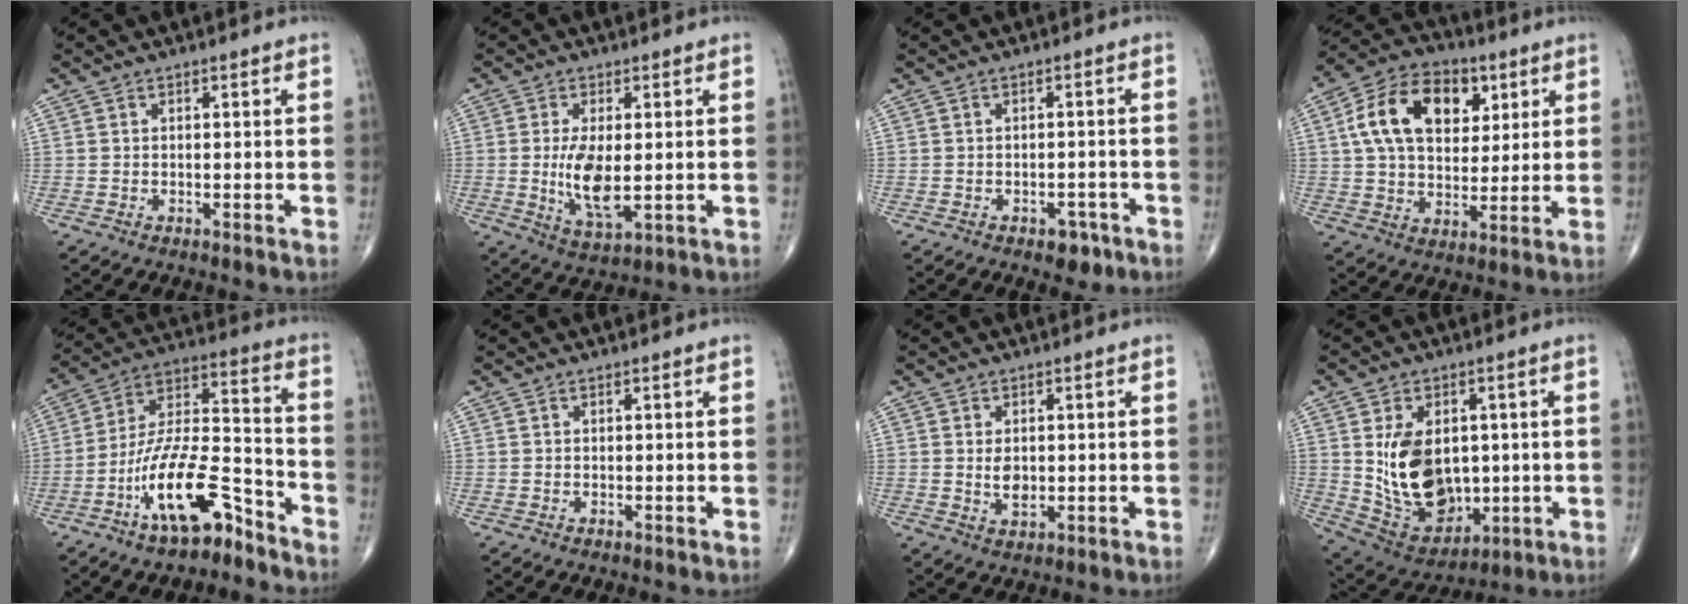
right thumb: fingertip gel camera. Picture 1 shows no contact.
{"total": 8.6, "force": [-0.2, 3.6, 7.8], "torque": [-0.146, -0.020, 0.006]}
{"total": 3.5, "force": [-2.0, 2.1, 2.0], "torque": [-0.009, 0.010, -0.021]}
{"total": 17.4, "force": [5.5, 11.4, 11.9], "torque": [-0.182, 0.000, 0.092]}
{"total": 16.6, "force": [-9.9, 6.2, 11.8], "torque": [-0.205, 0.086, -0.180]}
{"total": 0.0}
{"total": 3.5, "force": [0.2, 2.2, 2.7], "torque": [-0.037, -0.006, 0.010]}
{"total": 16.1, "force": [0.8, 11.1, 11.6], "torque": [-0.161, -0.012, 0.044]}